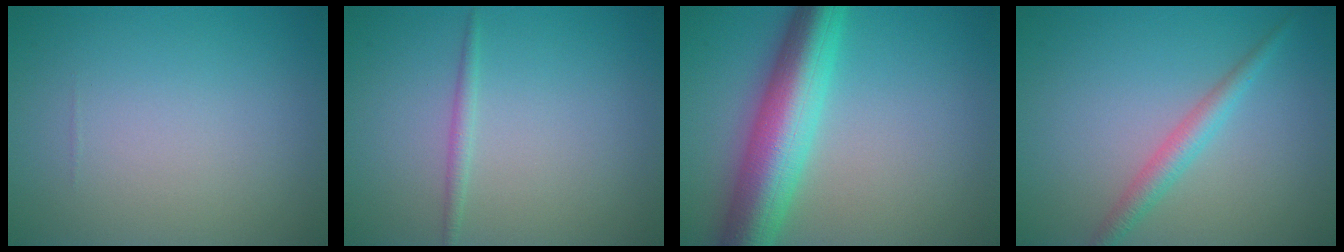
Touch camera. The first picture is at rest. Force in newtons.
{"total": 1.0, "press": 1.0, "slide": 0.0}
{"total": 8.6, "press": 8.6, "slide": 0.2}
{"total": 2.3, "press": 2.3, "slide": 0.1}